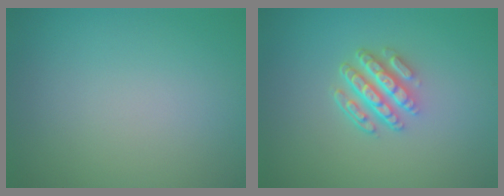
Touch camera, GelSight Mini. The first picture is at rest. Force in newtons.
{"total": 4.7, "press": 3.4, "slide": 3.2}